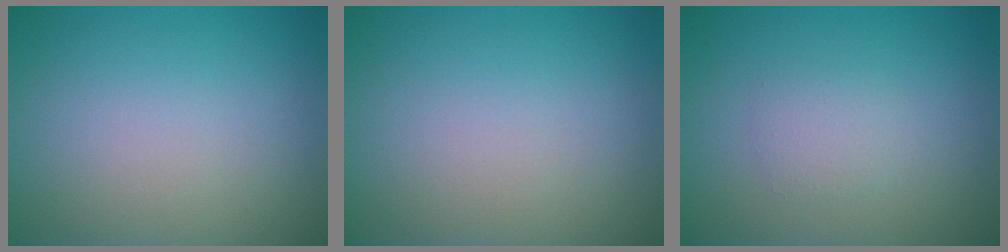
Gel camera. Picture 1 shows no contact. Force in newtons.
{"total": 0.0}
{"total": 1.5, "press": 1.5, "slide": 0.1}